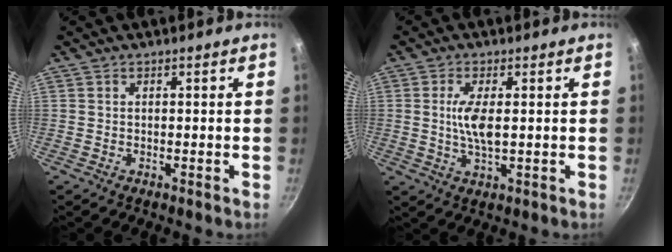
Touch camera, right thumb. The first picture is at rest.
{"total": 5.9, "force": [0.5, 2.0, 5.5], "torque": [-0.116, -0.002, 0.010]}